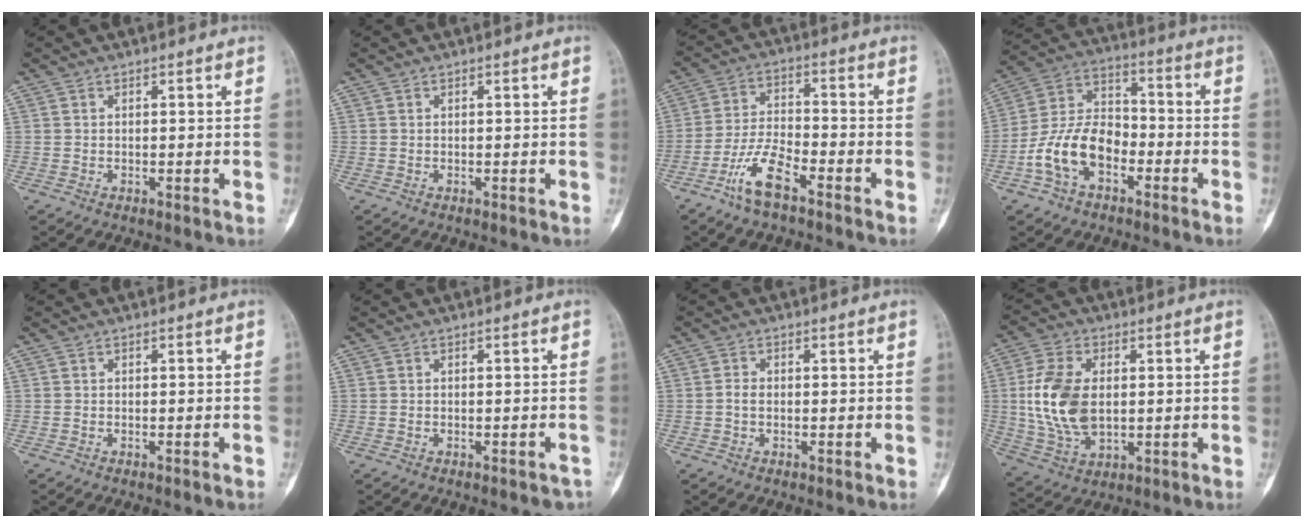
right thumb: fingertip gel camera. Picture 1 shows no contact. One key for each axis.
{"total": 0.0}
{"total": 8.6, "fx": -5.5, "fy": 2.6, "fz": 6.1, "tx": -0.130, "ty": 0.026, "tz": -0.109}
{"total": 13.2, "fx": -5.0, "fy": 8.3, "fz": 9.0, "tx": -0.164, "ty": 0.048, "tz": -0.099}
{"total": 0.5, "fx": -0.4, "fy": 0.0, "fz": 0.3, "tx": -0.010, "ty": -0.001, "tz": -0.006}
{"total": 2.5, "fx": -2.1, "fy": 1.0, "fz": 0.9, "tx": -0.012, "ty": 0.012, "tz": -0.019}
{"total": 1.3, "fx": -0.3, "fy": 0.9, "fz": 0.9, "tx": -0.015, "ty": 0.003, "tz": -0.008}
{"total": 13.6, "fx": 0.8, "fy": 8.2, "fz": 10.8, "tx": -0.216, "ty": -0.004, "tz": 0.021}